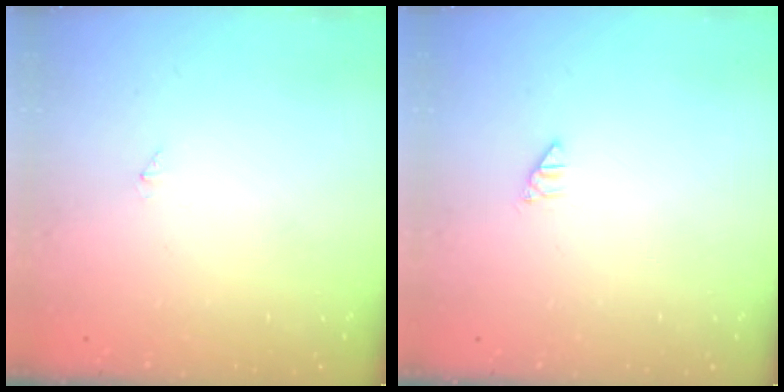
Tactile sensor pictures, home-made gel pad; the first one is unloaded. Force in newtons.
{"total": 0.0}